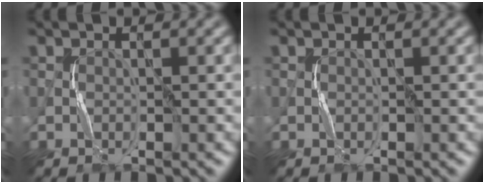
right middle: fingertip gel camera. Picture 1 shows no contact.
{"total": 0.0}